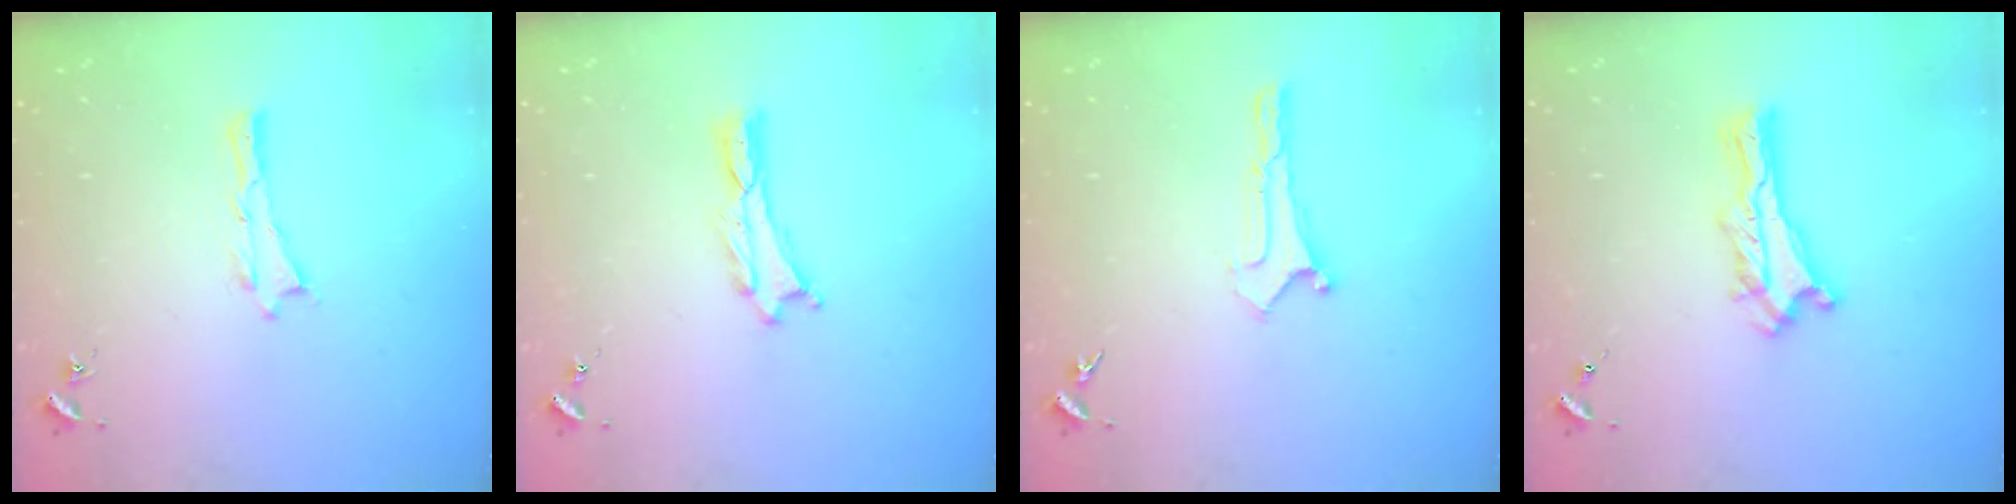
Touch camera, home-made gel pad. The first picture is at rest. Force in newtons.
{"total": 0.0}
{"total": 0.0}
{"total": 1.2, "press": 1.2, "slide": 0.2}